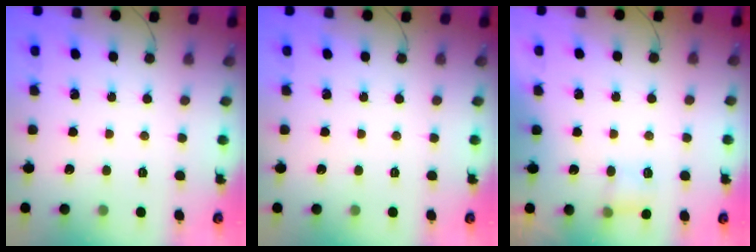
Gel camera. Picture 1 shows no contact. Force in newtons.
{"total": 0.0}
{"total": 4.6, "press": 4.4, "slide": 1.2}